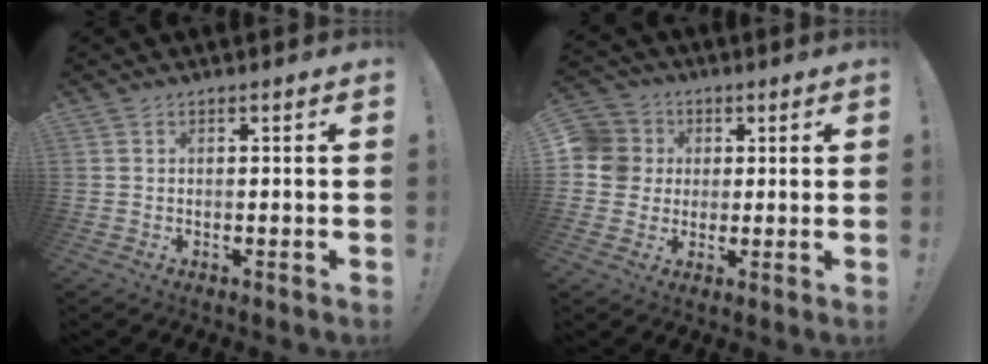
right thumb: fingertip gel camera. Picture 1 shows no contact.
{"total": 9.3, "force": [0.8, 9.0, 2.3], "torque": [-0.046, 0.006, 0.019]}